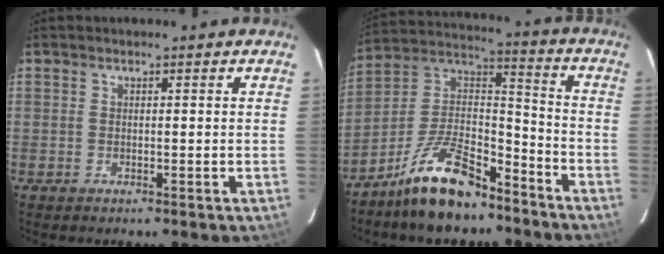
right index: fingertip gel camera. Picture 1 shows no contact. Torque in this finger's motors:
{"motor_torque": [1.07, -1.08, 0.62, 0.12]}